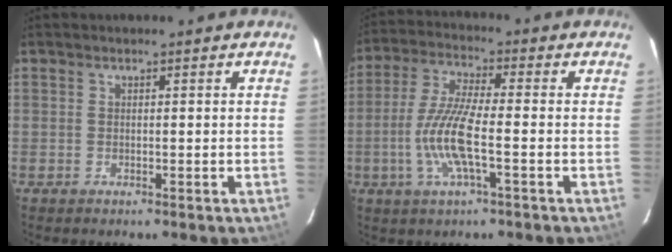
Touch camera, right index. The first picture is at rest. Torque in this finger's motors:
{"motor_torque": [1.77, -0.32, 0.85, 0.10]}